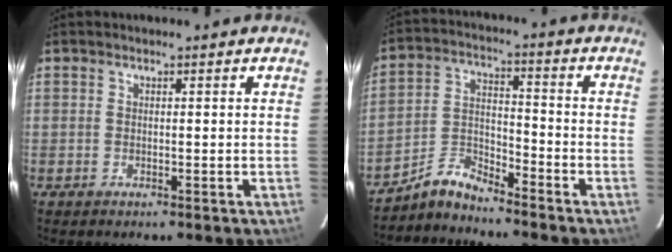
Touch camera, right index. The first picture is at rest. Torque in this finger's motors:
{"motor_torque": [0.10, -0.39, -0.52, -0.07]}